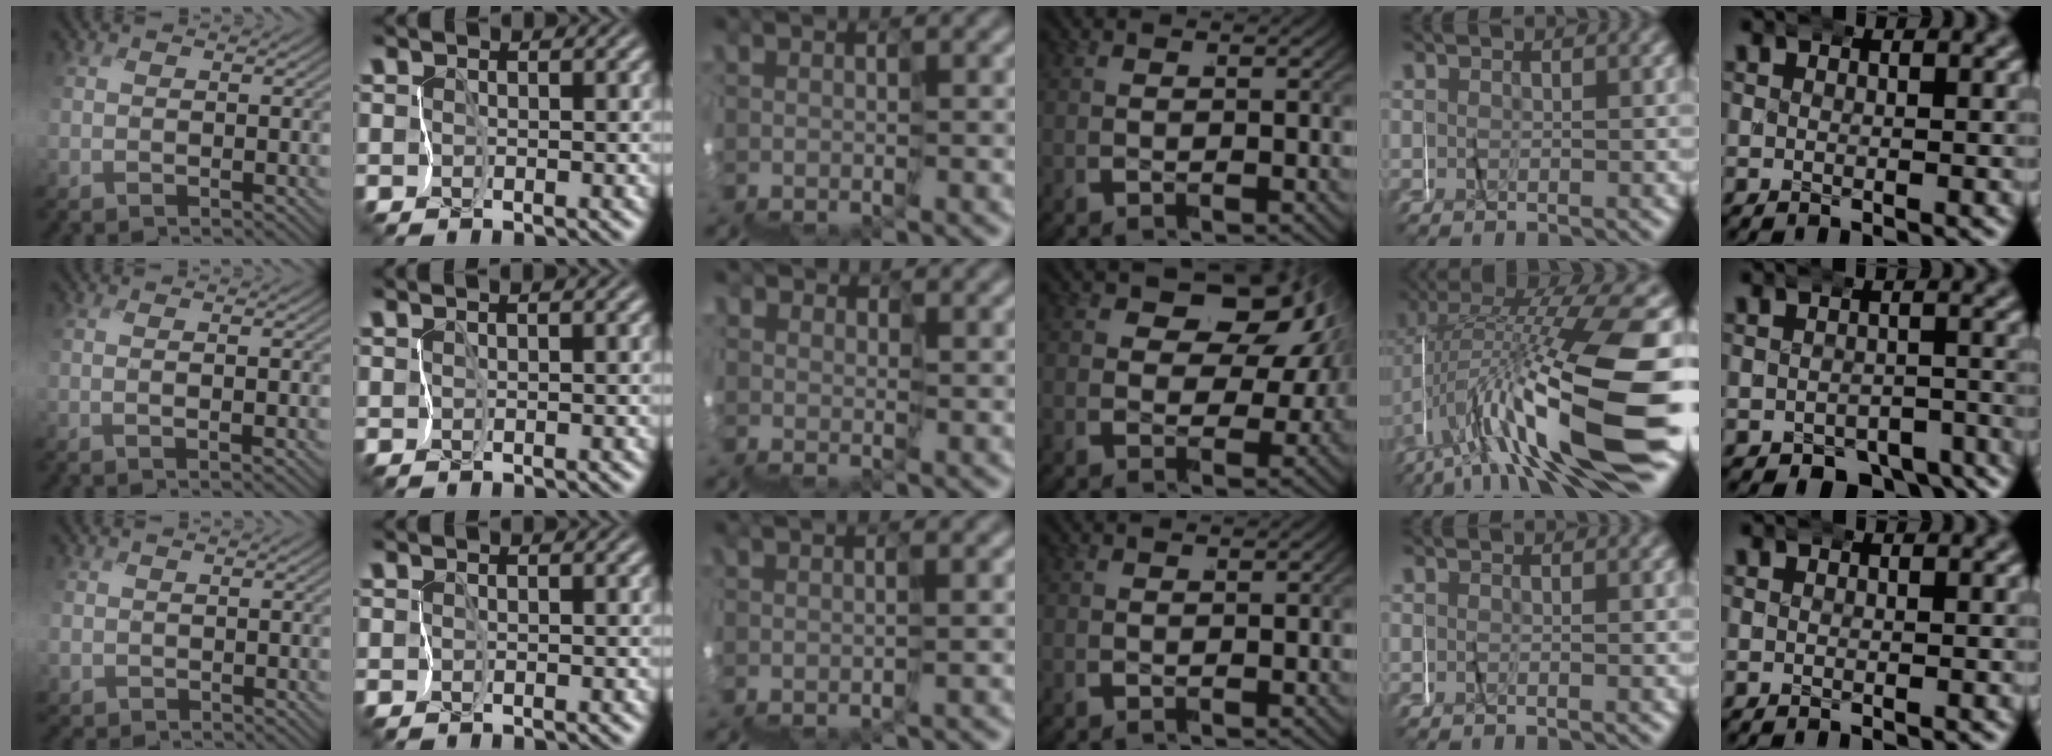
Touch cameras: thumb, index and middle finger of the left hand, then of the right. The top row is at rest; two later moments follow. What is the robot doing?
{"motion": "wrap", "object": "masking tape"}